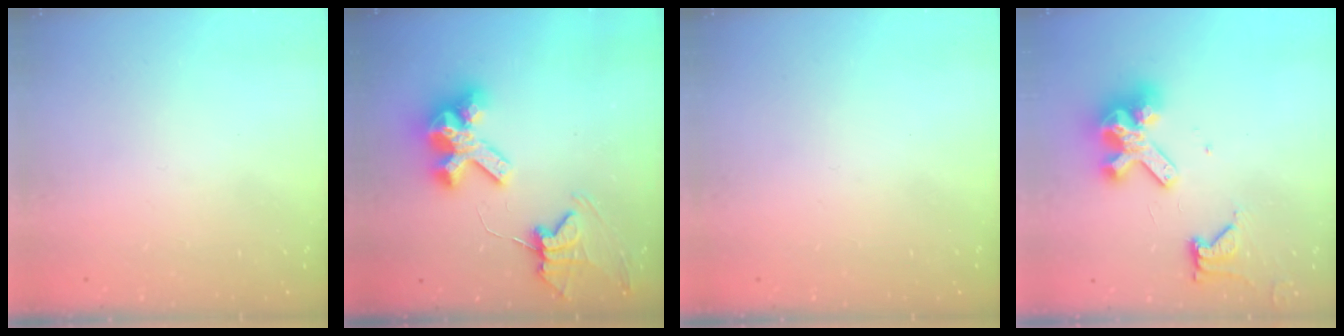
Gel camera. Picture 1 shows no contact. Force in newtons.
{"total": 11.7, "press": 11.6, "slide": 1.3}
{"total": 0.0}
{"total": 13.3, "press": 13.2, "slide": 1.6}